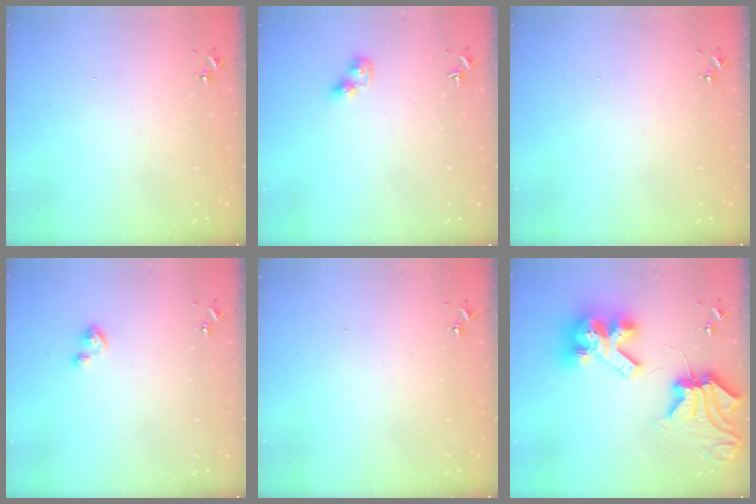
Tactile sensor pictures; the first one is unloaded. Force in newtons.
{"total": 6.1, "press": 6.1, "slide": 0.6}
{"total": 0.0}
{"total": 5.3, "press": 5.3, "slide": 0.5}
{"total": 0.0}
{"total": 17.8, "press": 17.7, "slide": 1.9}